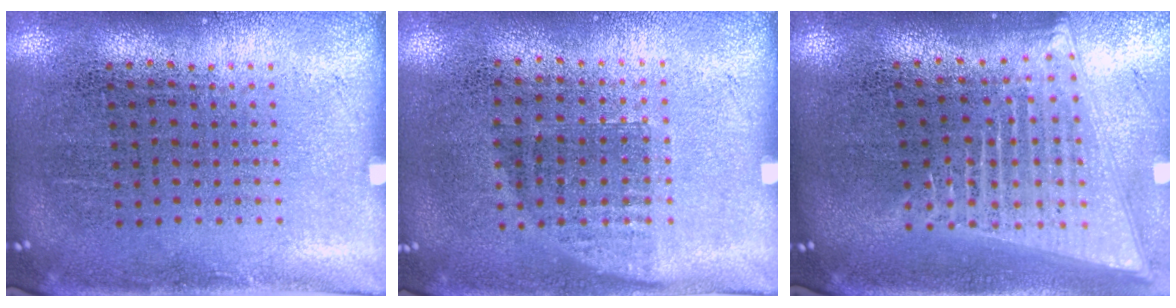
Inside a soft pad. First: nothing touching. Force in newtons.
{"total": 0.7, "press": 0.6, "slide": 0.3}
{"total": 2.1, "press": 1.8, "slide": 1.1}